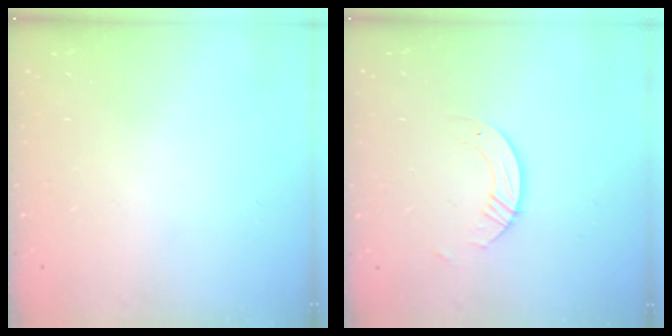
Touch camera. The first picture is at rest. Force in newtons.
{"total": 3.7, "press": 3.7, "slide": 0.3}